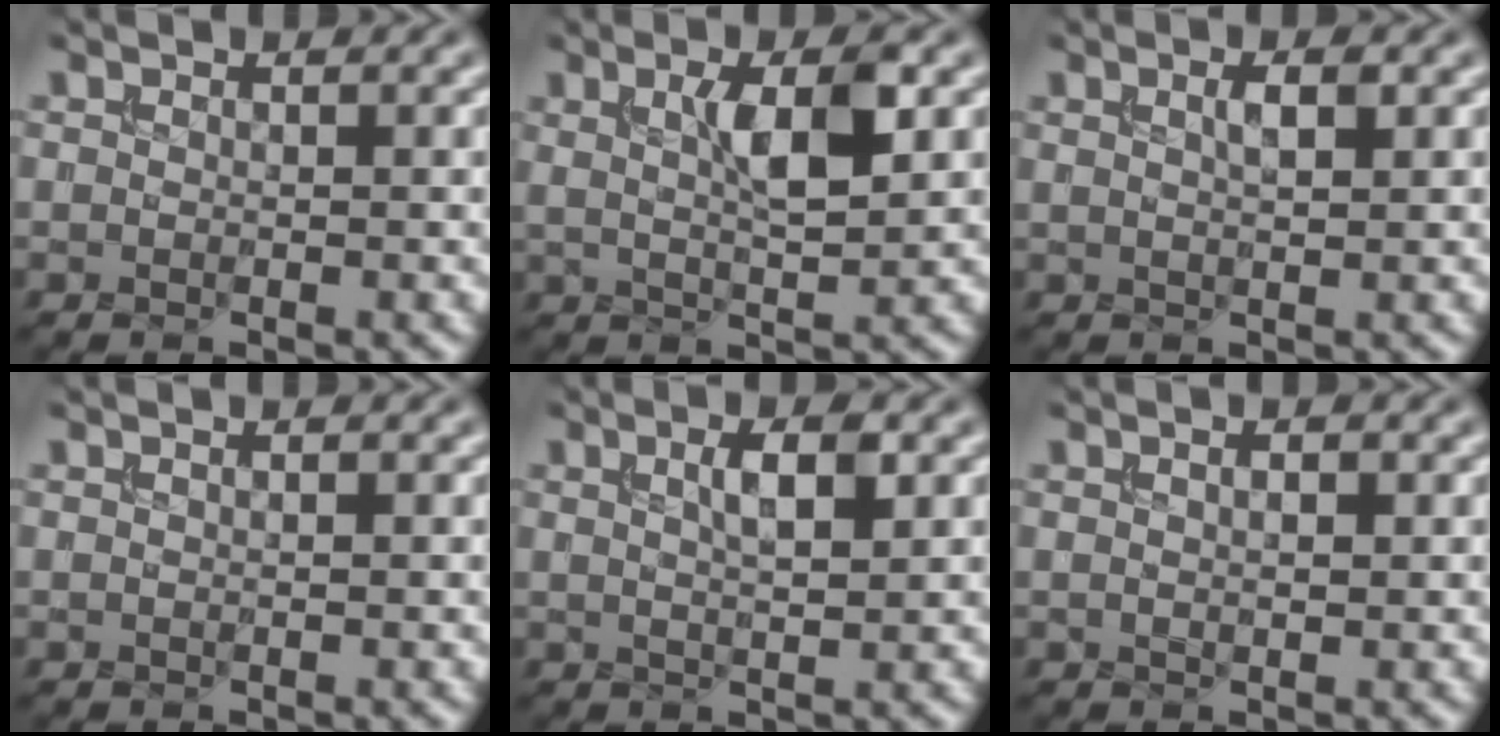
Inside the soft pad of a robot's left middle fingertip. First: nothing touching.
{"total": 4.1, "force": [1.3, 0.8, 3.8], "torque": [-0.068, 0.003, 0.024]}
{"total": 1.6, "force": [0.6, 0.3, 1.4], "torque": [-0.026, 0.003, 0.009]}
{"total": 0.0}
{"total": 2.7, "force": [1.0, 0.7, 2.4], "torque": [-0.041, 0.005, 0.017]}
{"total": 1.2, "force": [0.5, 0.4, 1.0], "torque": [-0.014, -0.004, 0.010]}